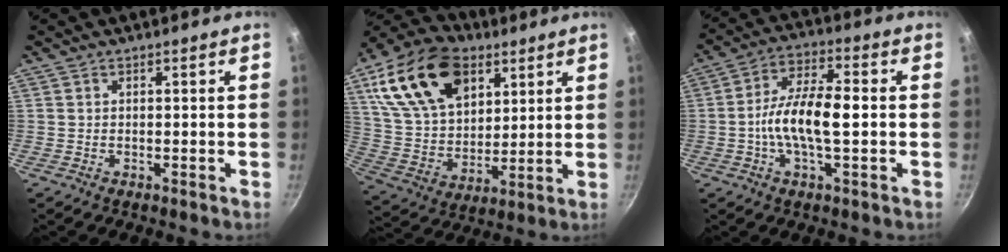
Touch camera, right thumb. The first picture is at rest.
{"total": 23.3, "force": [10.4, 14.7, 14.8], "torque": [-0.240, -0.024, 0.189]}
{"total": 11.4, "force": [-1.0, 4.2, 10.5], "torque": [-0.189, 0.024, -0.031]}